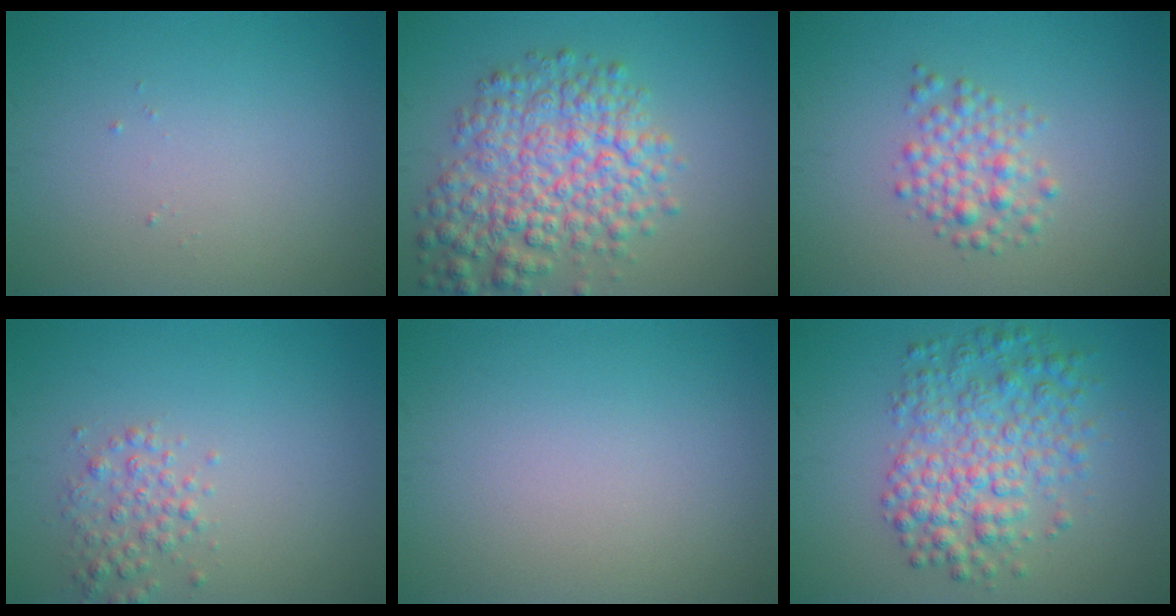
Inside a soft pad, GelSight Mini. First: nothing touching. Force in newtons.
{"total": 7.3, "press": 7.3, "slide": 0.2}
{"total": 2.8, "press": 2.8, "slide": 0.1}
{"total": 2.1, "press": 2.1, "slide": 0.0}
{"total": 0.0}
{"total": 5.9, "press": 5.9, "slide": 0.1}